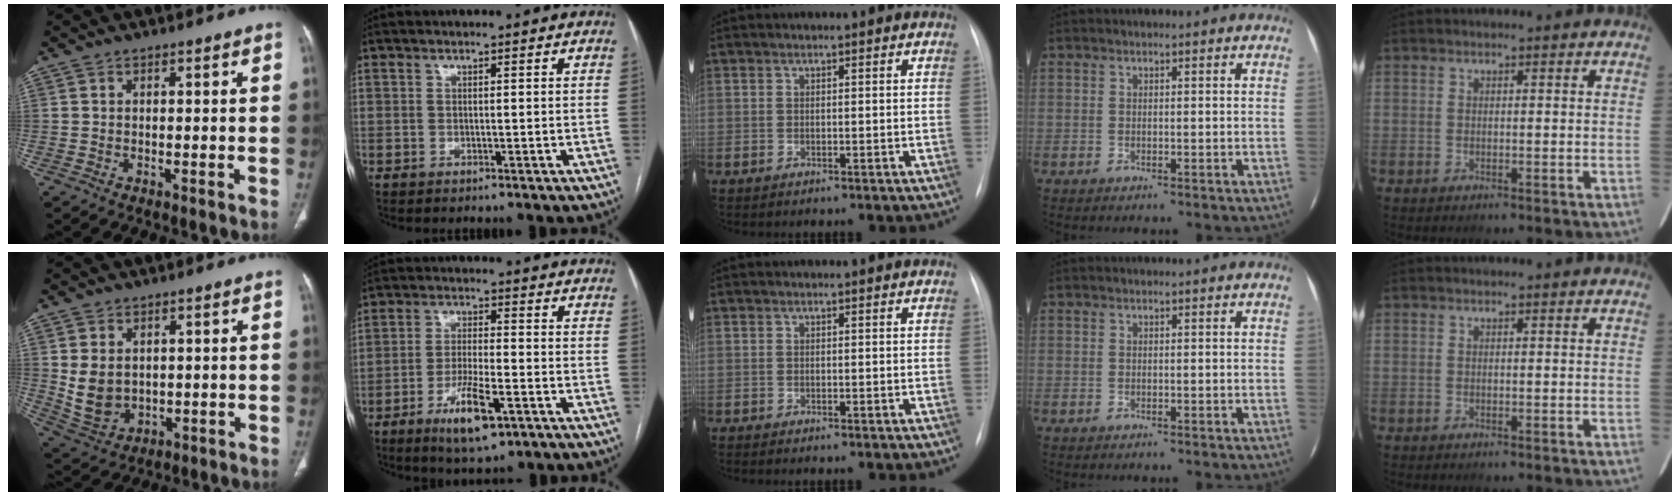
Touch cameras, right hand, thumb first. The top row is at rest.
{"thumb": {"total": 7.8, "force": [1.0, 5.8, 5.0], "torque": [-0.086, -0.011, 0.042]}, "index": {"total": 8.6, "force": [-4.4, 1.9, 7.2], "torque": [-0.134, -0.012, -0.072]}}